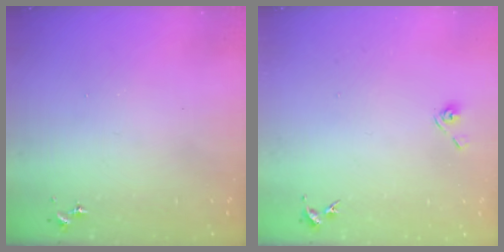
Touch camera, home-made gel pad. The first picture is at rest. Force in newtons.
{"total": 4.3, "press": 3.9, "slide": 1.9}